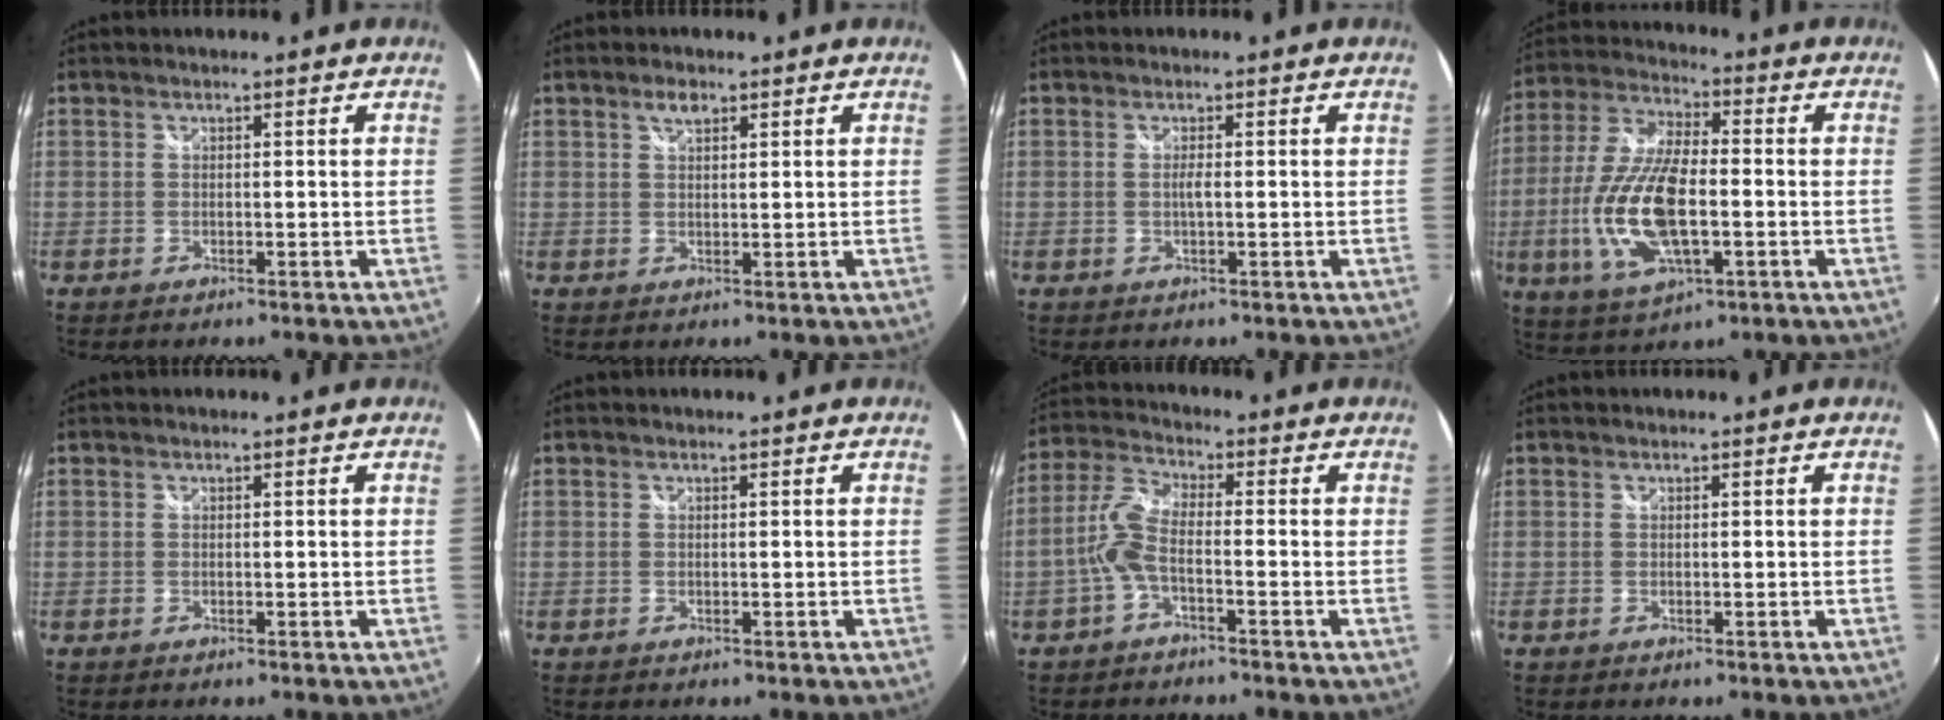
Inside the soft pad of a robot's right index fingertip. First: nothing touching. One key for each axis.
{"total": 2.1, "fx": 1.3, "fy": 1.0, "fz": 1.3, "tx": -0.021, "ty": 0.005, "tz": 0.023}
{"total": 1.1, "fx": -0.1, "fy": -0.1, "fz": 1.1, "tx": -0.021, "ty": -0.001, "tz": -0.003}
{"total": 16.6, "fx": -3.3, "fy": 6.5, "fz": 15.0, "tx": -0.315, "ty": -0.007, "tz": -0.061}
{"total": 0.0}
{"total": 0.0}
{"total": 5.6, "fx": -2.0, "fy": 1.4, "fz": 5.0, "tx": -0.120, "ty": 0.011, "tz": -0.043}
{"total": 0.0}